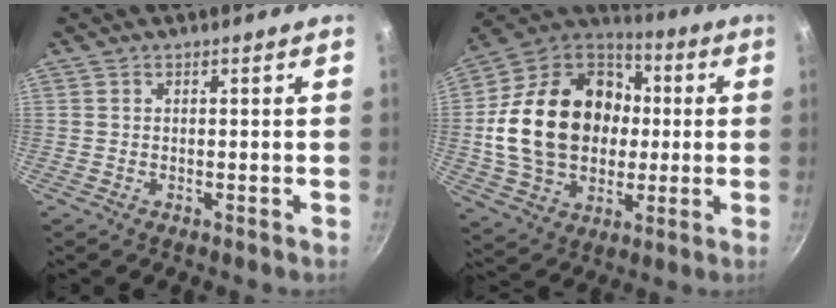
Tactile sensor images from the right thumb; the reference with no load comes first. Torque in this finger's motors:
{"motor_torque": [1.92, 3.09, 2.00, -0.47, 0.55]}